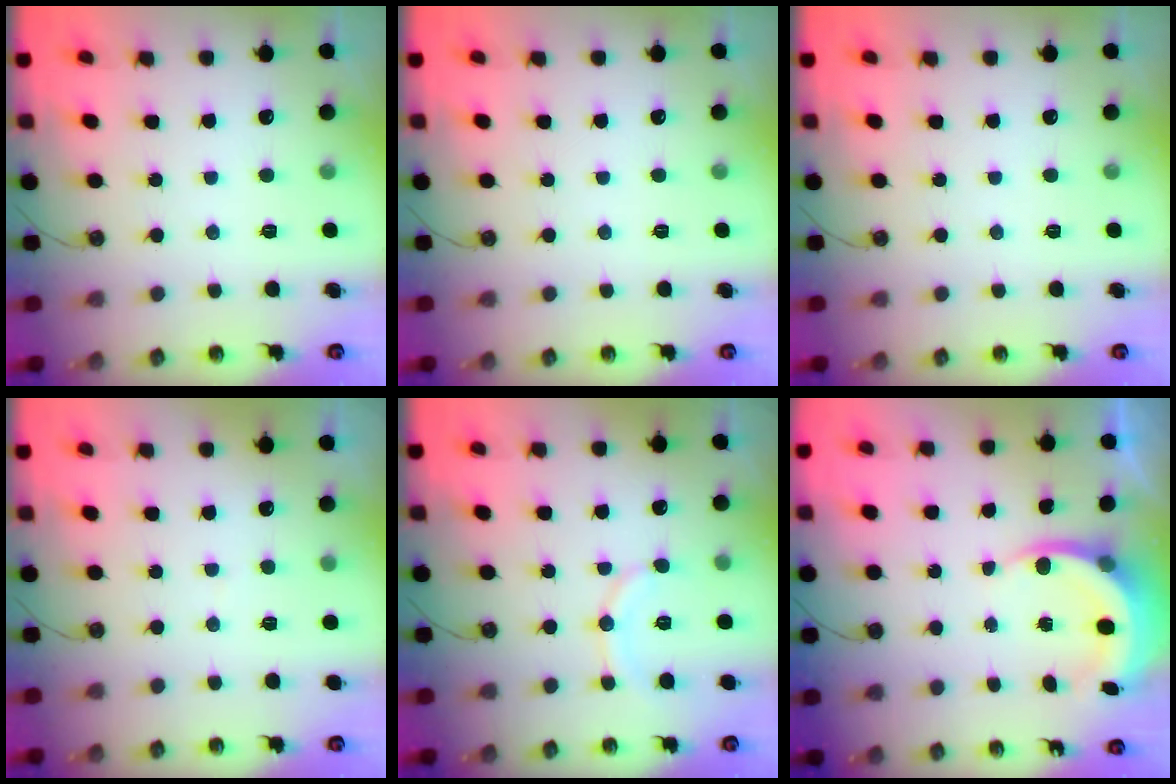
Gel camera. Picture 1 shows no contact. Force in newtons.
{"total": 0.0}
{"total": 0.0}
{"total": 3.4, "press": 3.3, "slide": 0.4}
{"total": 8.4, "press": 8.2, "slide": 1.6}
{"total": 5.6, "press": 5.5, "slide": 1.2}